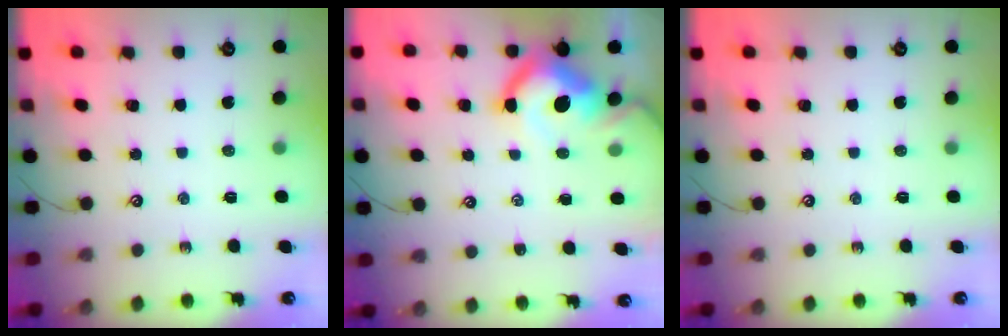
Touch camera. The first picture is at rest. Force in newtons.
{"total": 10.8, "press": 10.6, "slide": 1.7}
{"total": 0.0}